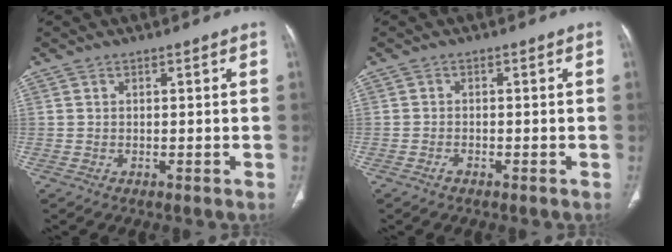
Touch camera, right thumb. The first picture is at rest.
{"total": 1.1, "force": [-0.8, 0.5, 0.6], "torque": [-0.012, 0.003, -0.017]}